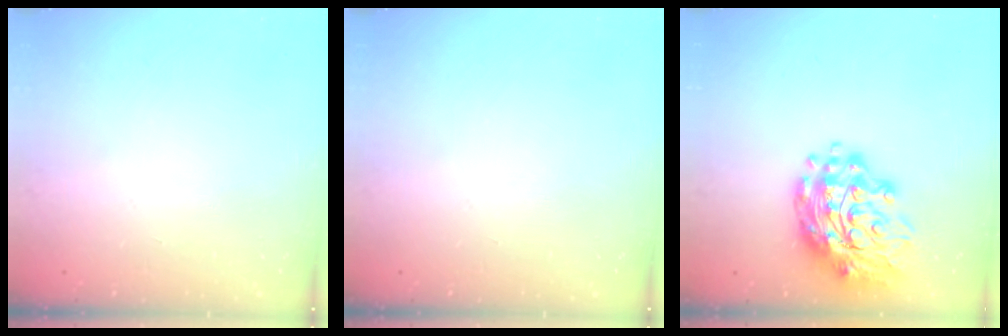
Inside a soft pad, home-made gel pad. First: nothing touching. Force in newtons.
{"total": 0.0}
{"total": 16.6, "press": 16.5, "slide": 1.7}